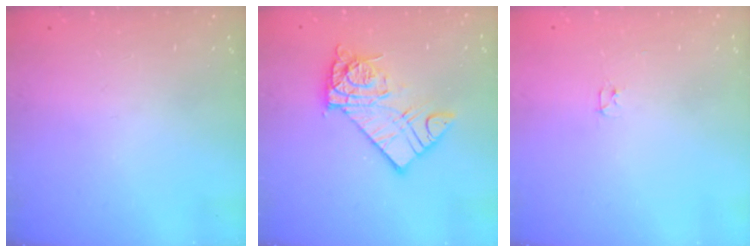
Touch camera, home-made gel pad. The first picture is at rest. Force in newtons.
{"total": 11.5, "press": 11.4, "slide": 1.0}
{"total": 2.4, "press": 2.3, "slide": 0.4}